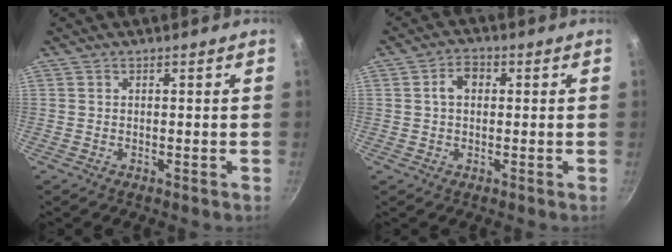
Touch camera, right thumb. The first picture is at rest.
{"total": 5.0, "force": [0.8, 3.7, 3.3], "torque": [-0.035, 0.012, 0.005]}